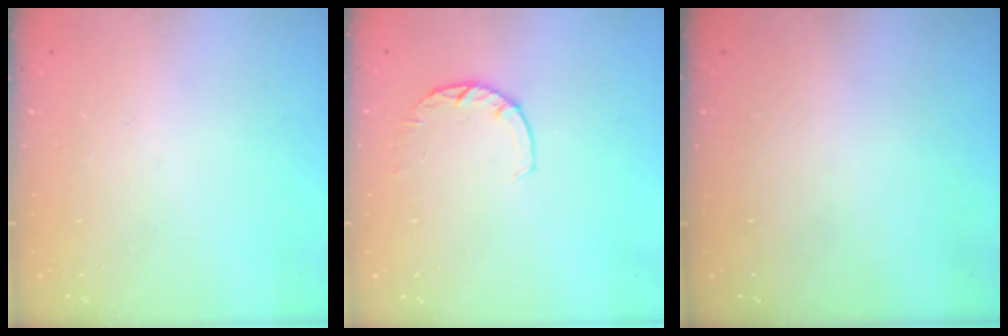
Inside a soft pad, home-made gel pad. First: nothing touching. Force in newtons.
{"total": 3.0, "press": 2.9, "slide": 0.4}
{"total": 0.0}